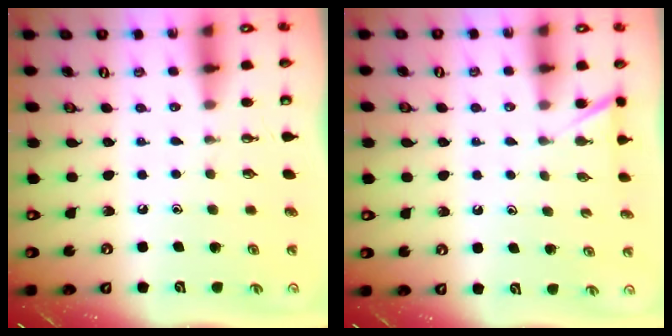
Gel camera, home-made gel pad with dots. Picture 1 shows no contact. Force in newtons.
{"total": 2.4, "press": 2.4, "slide": 0.2}